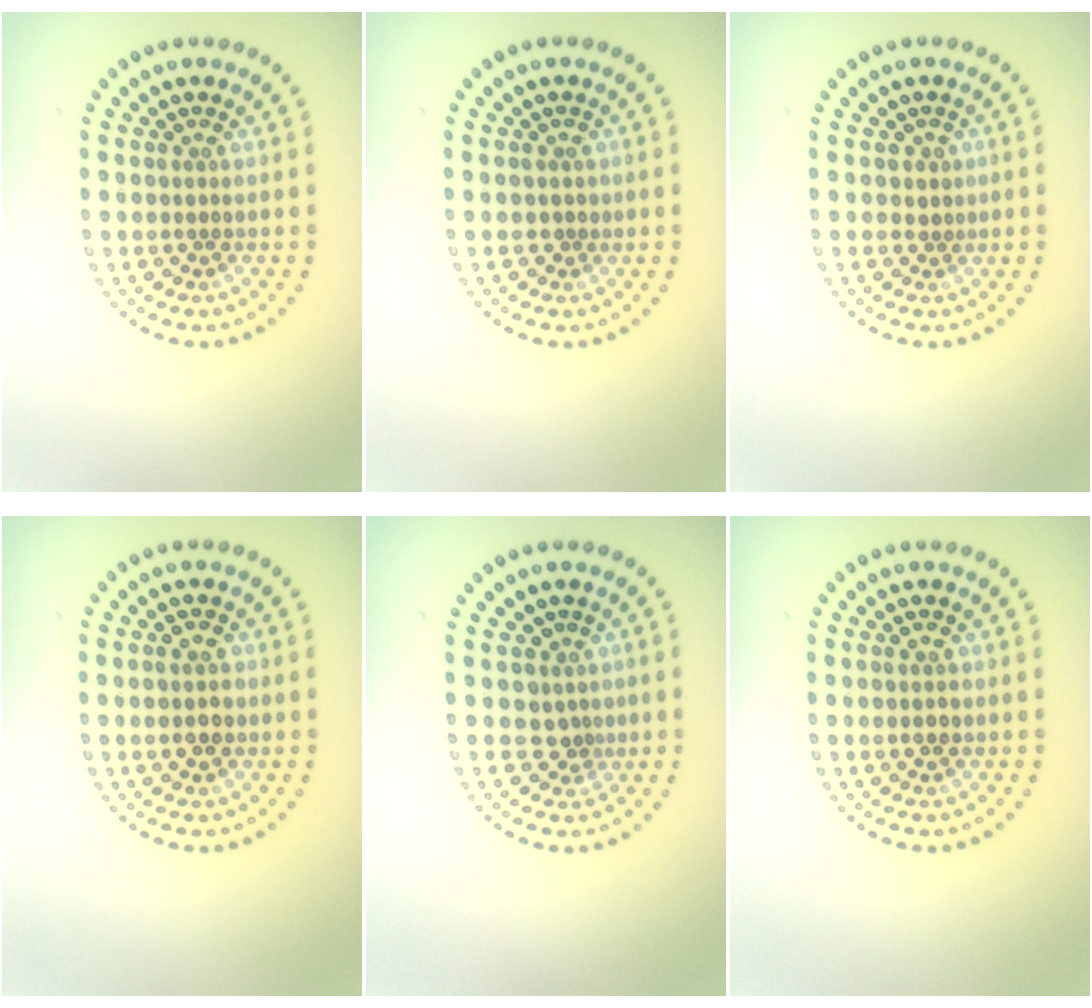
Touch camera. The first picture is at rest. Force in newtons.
{"total": 0.6, "press": 0.3, "slide": 0.5}
{"total": 0.8, "press": 0.5, "slide": 0.6}
{"total": 2.9, "press": 2.9, "slide": 0.2}
{"total": 2.0, "press": 1.4, "slide": 1.4}
{"total": 1.5, "press": 1.5, "slide": 0.1}